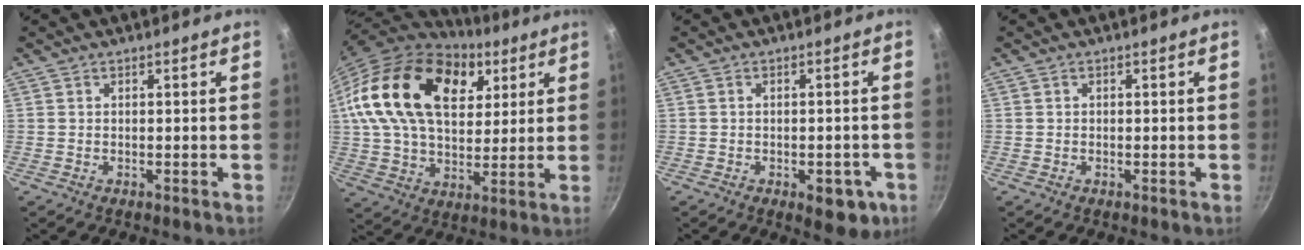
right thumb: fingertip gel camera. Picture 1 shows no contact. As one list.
[{"total": 26.1, "force": [9.7, 16.2, 18.0], "torque": [-0.299, -0.006, 0.163]}, {"total": 7.2, "force": [-2.9, 3.7, 5.4], "torque": [-0.040, 0.016, -0.028]}, {"total": 0.0}]